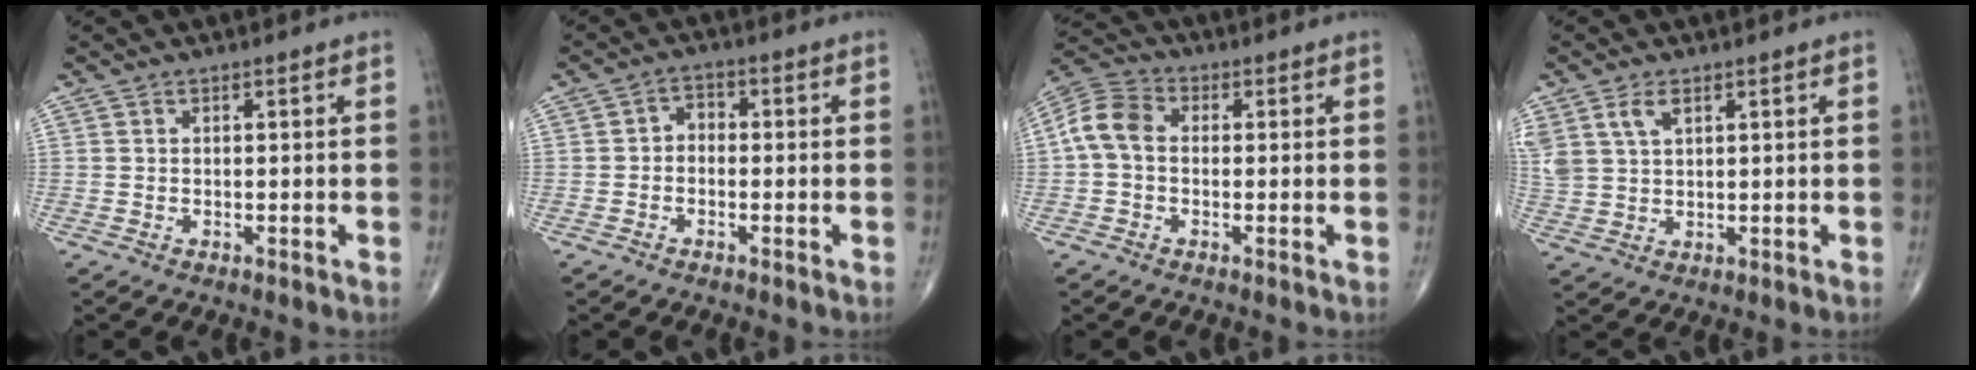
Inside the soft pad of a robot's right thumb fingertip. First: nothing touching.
{"total": 2.7, "force": [-0.6, 2.1, 1.6], "torque": [-0.011, 0.016, -0.023]}
{"total": 7.5, "force": [0.0, 5.4, 5.1], "torque": [-0.097, 0.023, -0.014]}
{"total": 6.8, "force": [3.4, 4.0, 4.4], "torque": [-0.100, -0.002, 0.076]}